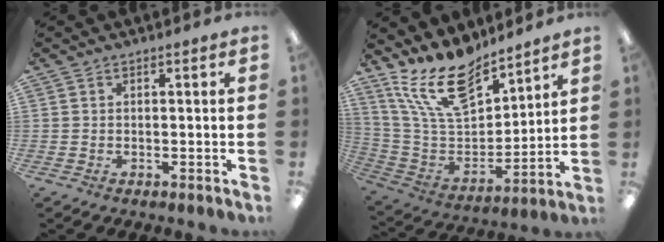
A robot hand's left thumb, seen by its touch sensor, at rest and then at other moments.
{"total": 18.8, "force": [13.6, 8.4, 9.9], "torque": [-0.193, -0.075, 0.246]}